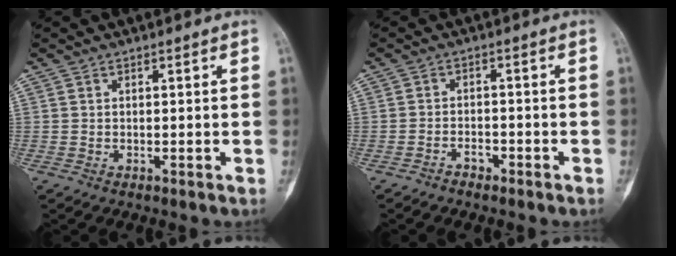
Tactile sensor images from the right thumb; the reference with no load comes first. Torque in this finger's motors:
{"motor_torque": [-0.20, 0.03, 0.13, 0.02, -0.04]}